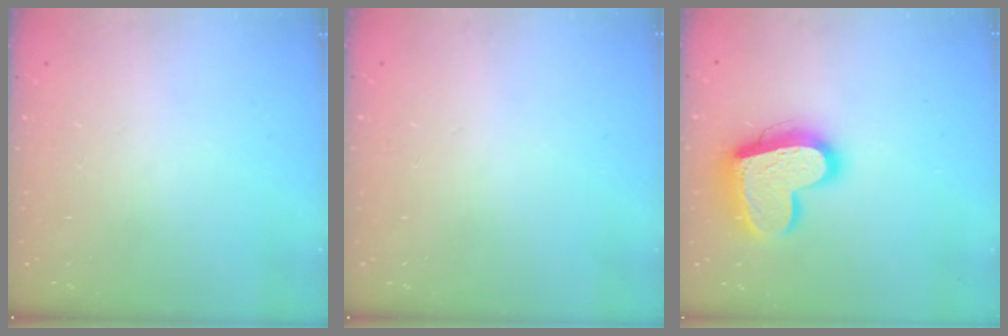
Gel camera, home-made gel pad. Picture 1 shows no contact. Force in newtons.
{"total": 0.5, "press": 0.5, "slide": 0.1}
{"total": 18.7, "press": 18.6, "slide": 1.6}